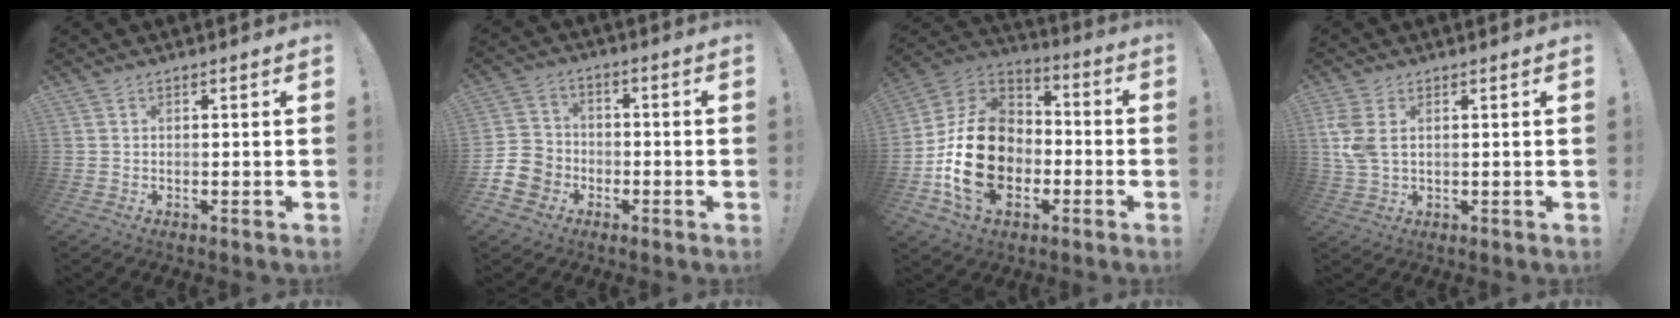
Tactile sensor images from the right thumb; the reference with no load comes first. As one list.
[{"total": 9.8, "force": [-4.4, 8.1, 3.2], "torque": [-0.065, 0.037, -0.079]}, {"total": 22.6, "force": [-4.7, 16.7, 14.5], "torque": [-0.262, 0.036, -0.062]}, {"total": 6.4, "force": [1.8, 3.7, 4.9], "torque": [-0.111, -0.002, 0.035]}]